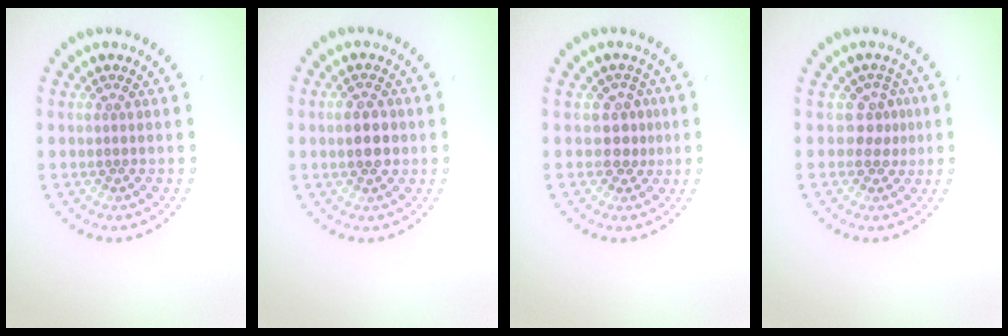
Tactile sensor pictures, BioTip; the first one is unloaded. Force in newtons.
{"total": 2.7, "press": 2.7, "slide": 0.1}
{"total": 2.0, "press": 1.6, "slide": 1.2}
{"total": 2.2, "press": 1.5, "slide": 1.6}